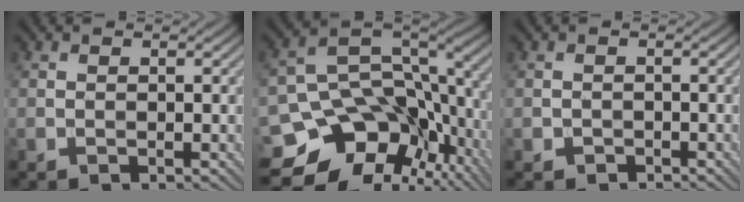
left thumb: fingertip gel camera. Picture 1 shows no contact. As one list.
[{"total": 14.7, "force": [-6.0, 10.8, 8.0], "torque": [-0.185, -0.026, -0.089]}, {"total": 0.9, "force": [-0.6, 0.6, -0.3], "torque": [0.005, -0.004, -0.012]}]